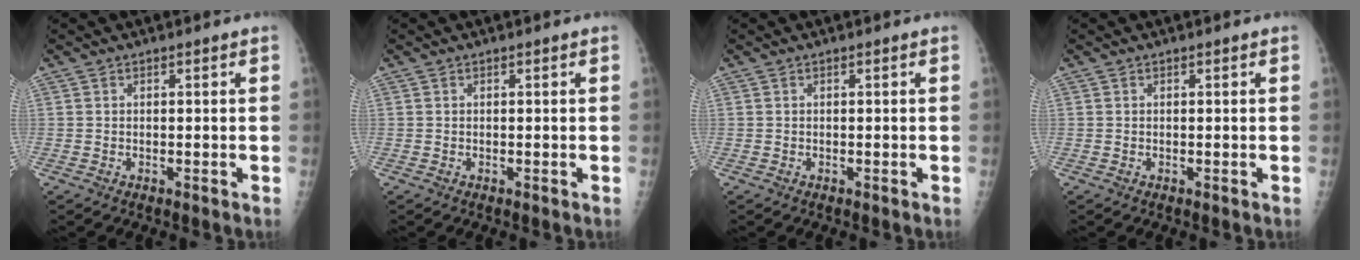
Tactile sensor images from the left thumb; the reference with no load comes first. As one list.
[{"total": 0.0}, {"total": 0.0}, {"total": 0.0}]